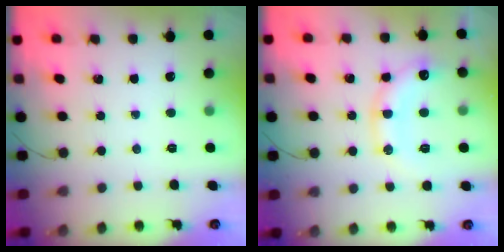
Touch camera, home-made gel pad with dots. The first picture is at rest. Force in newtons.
{"total": 13.6, "press": 13.5, "slide": 1.3}